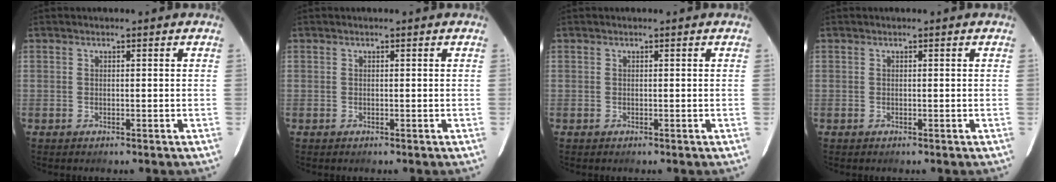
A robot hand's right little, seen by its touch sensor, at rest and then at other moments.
{"total": 0.0}
{"total": 0.0}
{"total": 0.0}